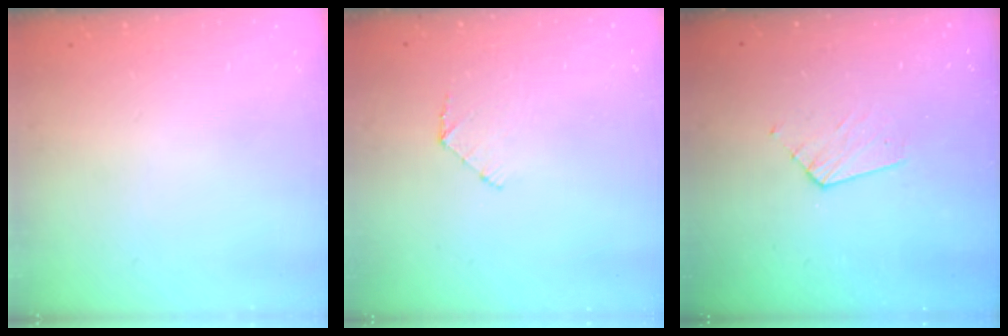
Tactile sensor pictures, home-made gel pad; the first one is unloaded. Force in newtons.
{"total": 5.3, "press": 5.3, "slide": 0.5}
{"total": 3.6, "press": 3.6, "slide": 0.3}